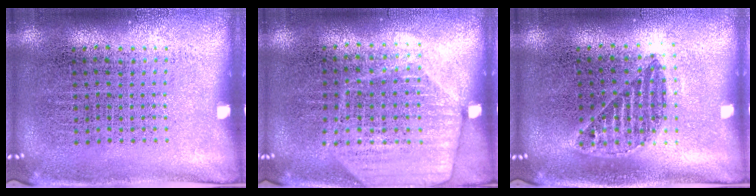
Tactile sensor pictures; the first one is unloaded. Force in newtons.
{"total": 1.7, "press": 1.5, "slide": 0.7}
{"total": 1.2, "press": 1.0, "slide": 0.5}